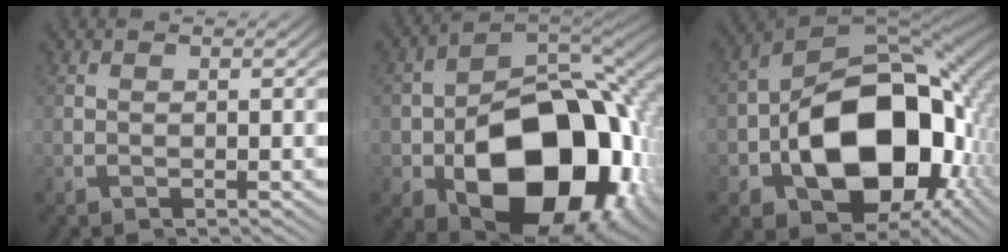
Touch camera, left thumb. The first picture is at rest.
{"total": 21.0, "force": [-5.4, 12.9, 15.7], "torque": [-0.265, -0.044, -0.055]}
{"total": 20.9, "force": [-3.8, 12.5, 16.2], "torque": [-0.296, -0.045, -0.039]}